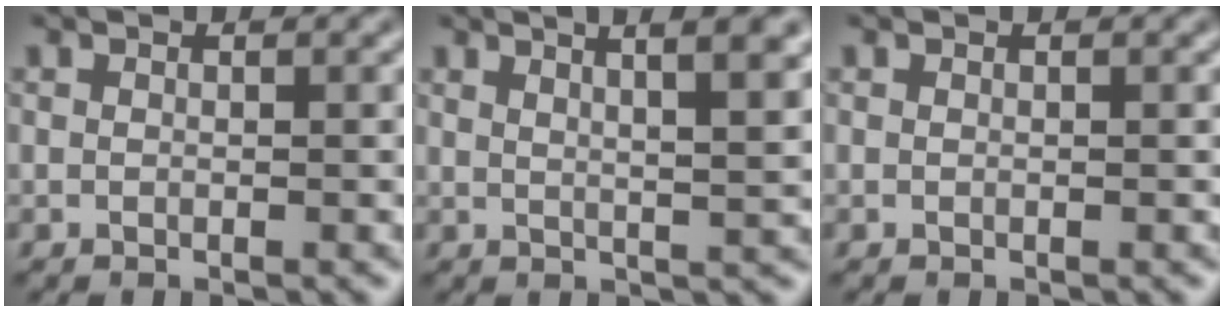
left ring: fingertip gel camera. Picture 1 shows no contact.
{"total": 6.4, "force": [3.8, 1.8, 4.9], "torque": [-0.047, 0.030, 0.034]}
{"total": 0.0}